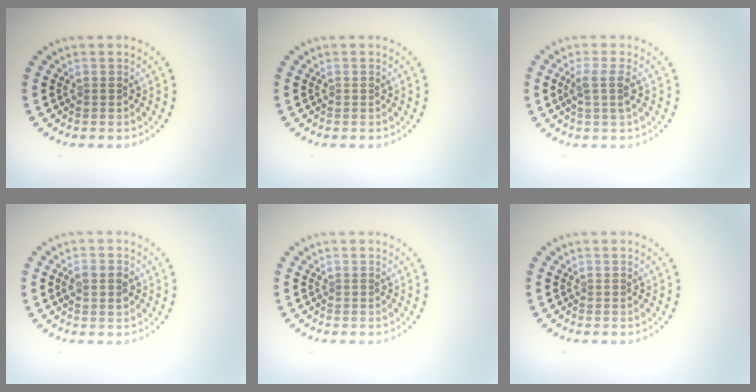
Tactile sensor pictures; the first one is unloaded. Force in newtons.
{"total": 0.0}
{"total": 1.9, "press": 1.5, "slide": 1.1}
{"total": 2.0, "press": 2.0, "slide": 0.1}
{"total": 0.0}
{"total": 0.0}